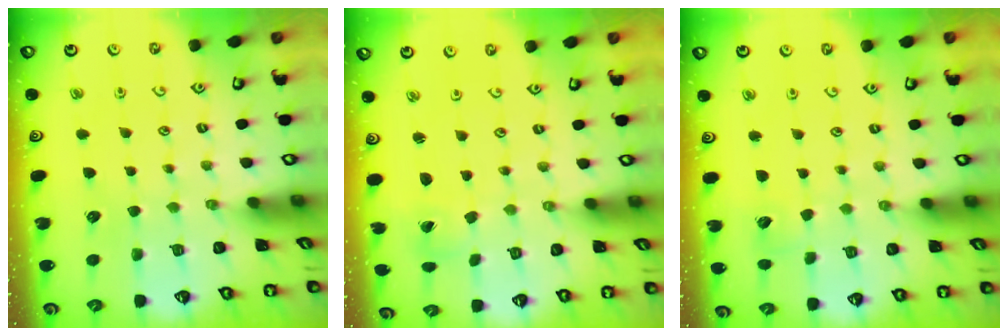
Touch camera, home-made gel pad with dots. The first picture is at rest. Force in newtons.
{"total": 1.3, "press": 1.3, "slide": 0.1}
{"total": 4.3, "press": 4.3, "slide": 0.5}